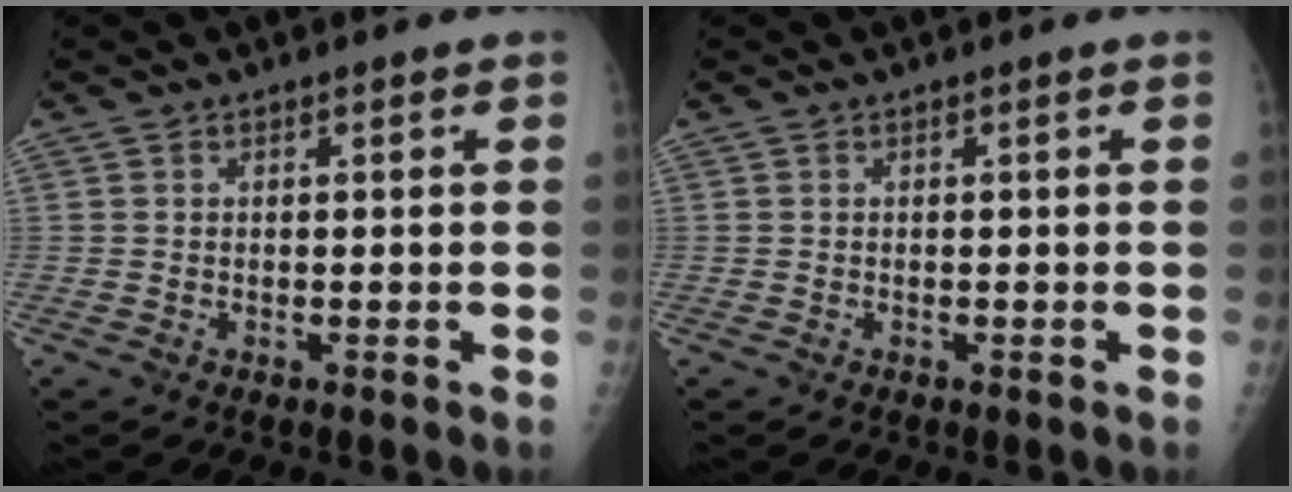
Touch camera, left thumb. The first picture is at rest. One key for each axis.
{"total": 0.0}